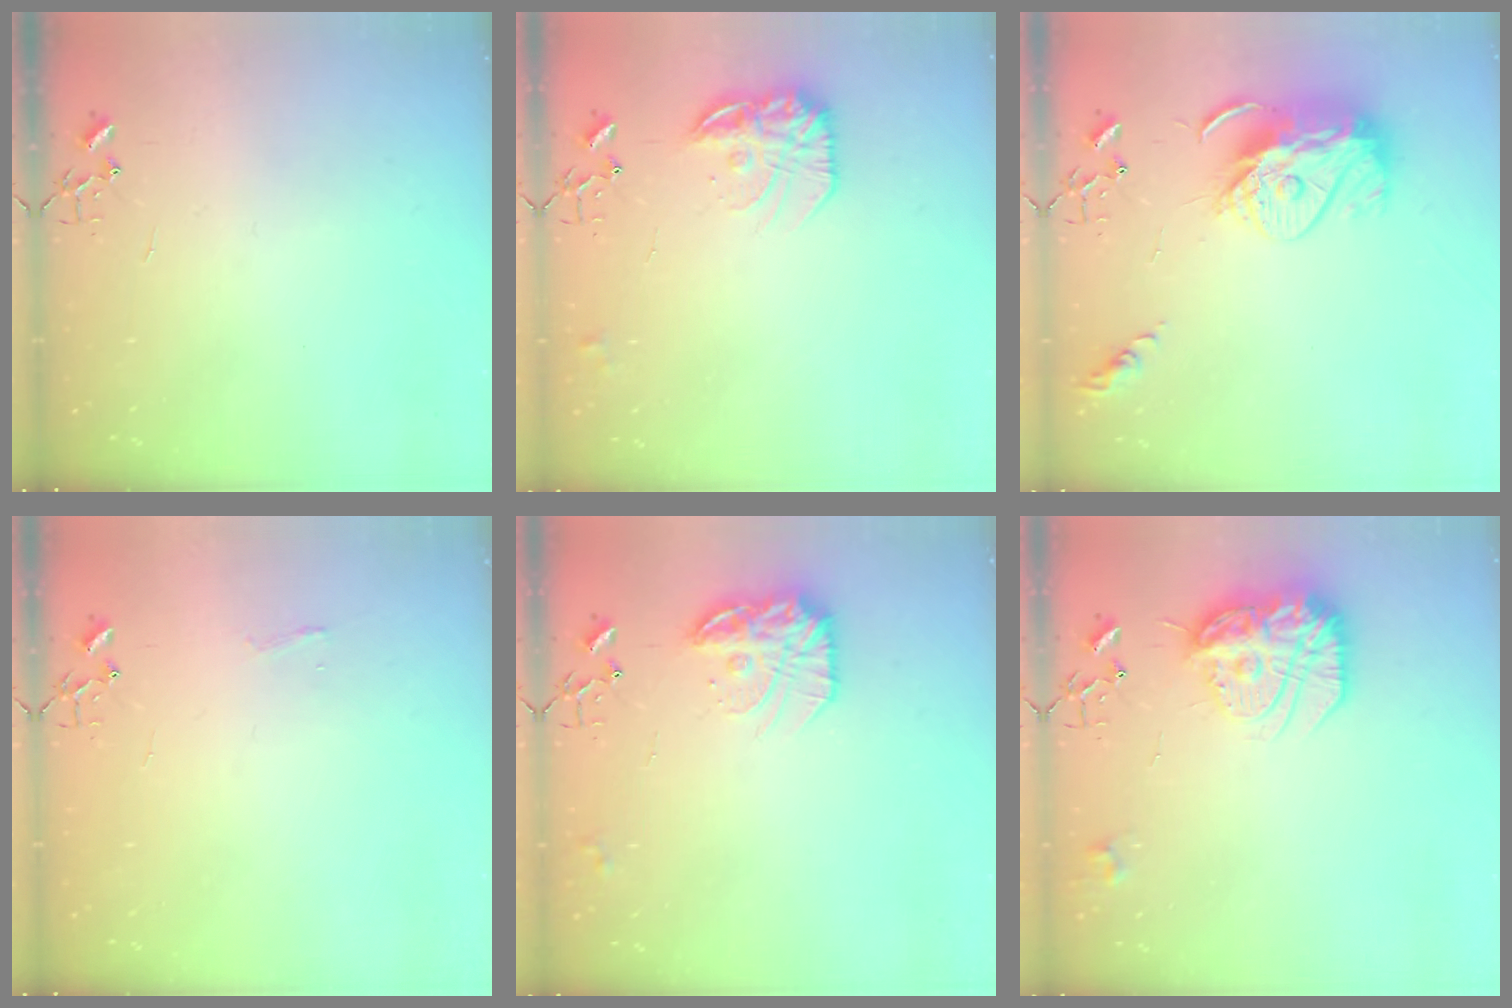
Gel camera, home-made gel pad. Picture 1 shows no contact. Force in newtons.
{"total": 15.5, "press": 15.5, "slide": 1.0}
{"total": 14.0, "press": 13.9, "slide": 1.4}
{"total": 3.7, "press": 3.6, "slide": 0.5}
{"total": 15.4, "press": 15.3, "slide": 0.8}
{"total": 17.7, "press": 17.6, "slide": 1.8}